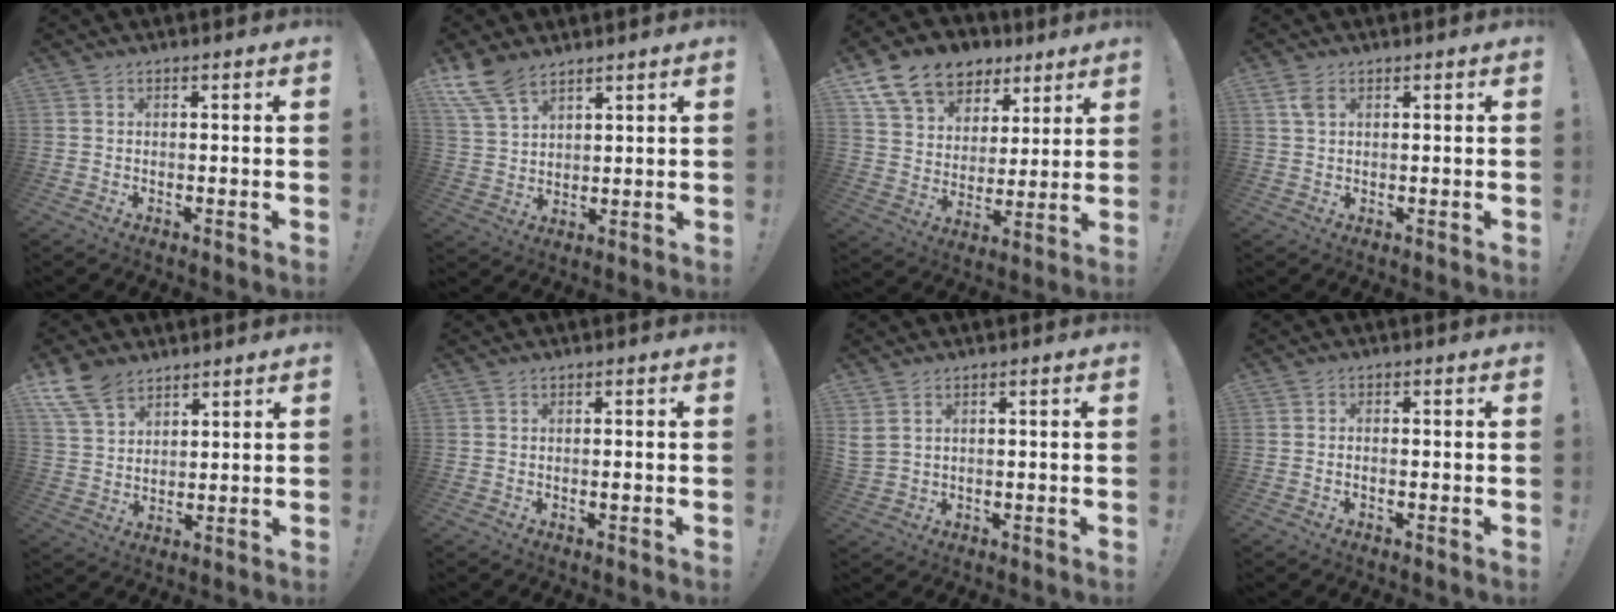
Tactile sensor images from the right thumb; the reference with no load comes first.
{"total": 9.6, "force": [7.0, 4.6, 4.6], "torque": [-0.098, -0.031, 0.141]}
{"total": 15.2, "force": [9.3, 10.5, 5.8], "torque": [-0.103, -0.050, 0.178]}
{"total": 3.1, "force": [1.5, 1.6, 2.1], "torque": [-0.044, 0.003, 0.028]}
{"total": 10.2, "force": [7.3, 5.8, 4.0], "torque": [-0.086, -0.034, 0.146]}
{"total": 0.6, "force": [-0.1, 0.1, 0.5], "torque": [0.000, -0.002, -0.004]}
{"total": 3.3, "force": [1.9, 2.1, 1.7], "torque": [-0.036, -0.002, 0.038]}
{"total": 0.9, "force": [-0.5, 0.5, 0.5], "torque": [-0.008, 0.003, -0.010]}